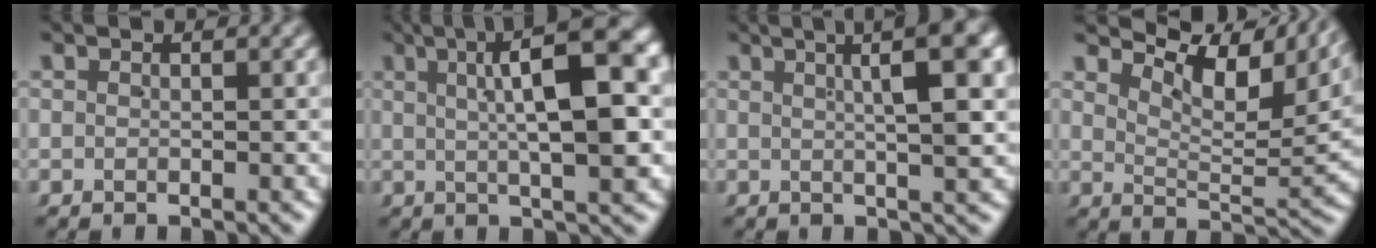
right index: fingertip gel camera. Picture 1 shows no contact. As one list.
[{"total": 10.2, "force": [3.4, 2.1, 9.4], "torque": [-0.118, 0.038, 0.042]}, {"total": 6.0, "force": [2.6, 0.4, 5.5], "torque": [-0.066, 0.025, 0.035]}, {"total": 8.0, "force": [5.6, 2.1, 5.3], "torque": [-0.061, 0.023, 0.081]}]